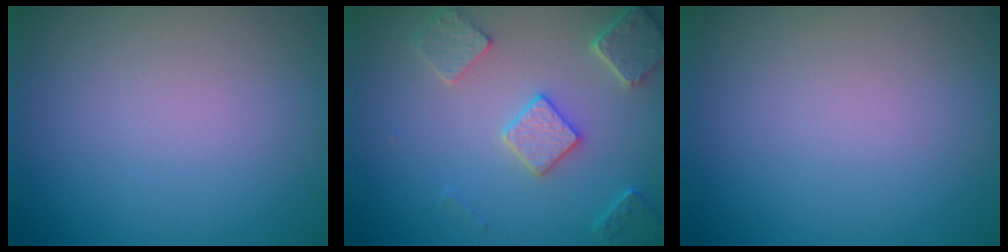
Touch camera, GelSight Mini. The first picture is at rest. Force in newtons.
{"total": 4.1, "press": 3.5, "slide": 2.1}
{"total": 0.0}